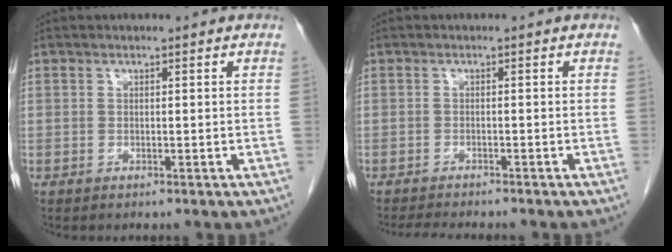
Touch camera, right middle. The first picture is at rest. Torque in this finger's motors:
{"motor_torque": [0.07, -0.05, 0.02, 0.01]}